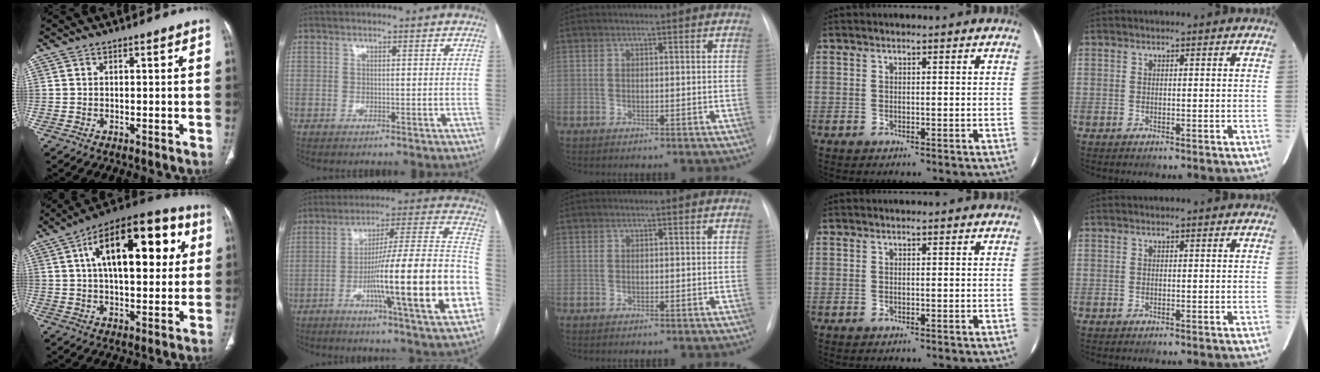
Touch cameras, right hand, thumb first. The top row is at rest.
{"thumb": {"total": 23.3, "force": [6.5, 11.0, 19.5], "torque": [-0.269, 0.017, 0.091]}, "index": {"total": 25.0, "force": [-7.1, 0.4, 24.0], "torque": [-0.308, -0.002, -0.116]}}